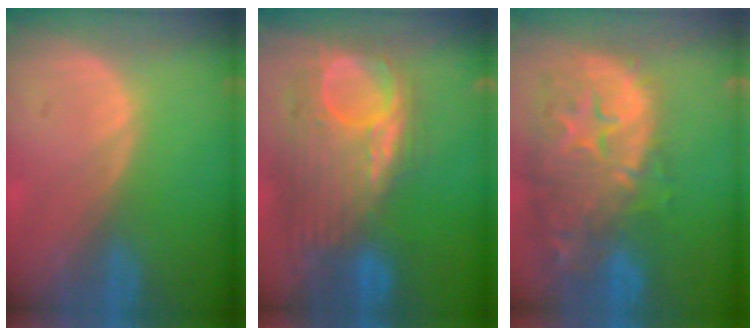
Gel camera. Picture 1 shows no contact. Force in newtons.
{"total": 11.8, "press": 10.6, "slide": 5.1}
{"total": 14.7, "press": 11.8, "slide": 8.8}